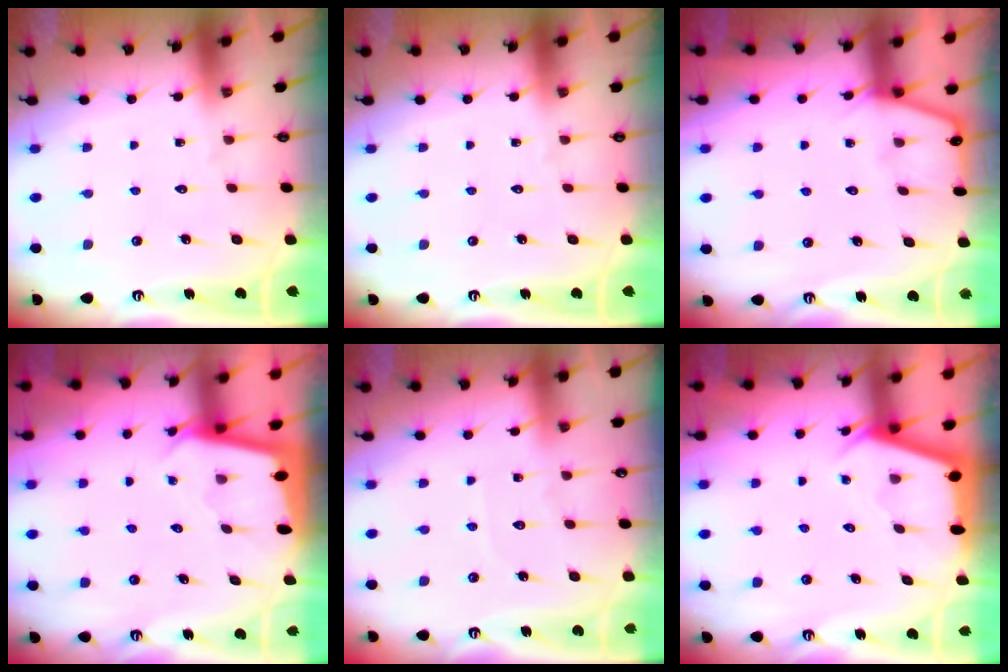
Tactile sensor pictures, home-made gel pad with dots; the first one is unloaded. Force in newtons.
{"total": 0.0}
{"total": 2.7, "press": 2.6, "slide": 0.4}
{"total": 1.8, "press": 1.8, "slide": 0.1}
{"total": 2.5, "press": 2.5, "slide": 0.3}
{"total": 2.9, "press": 2.9, "slide": 0.3}